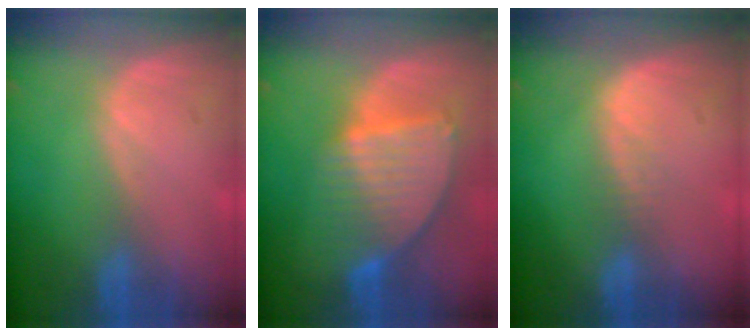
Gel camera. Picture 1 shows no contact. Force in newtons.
{"total": 8.6, "press": 7.5, "slide": 4.2}
{"total": 1.6, "press": 1.6, "slide": 0.1}